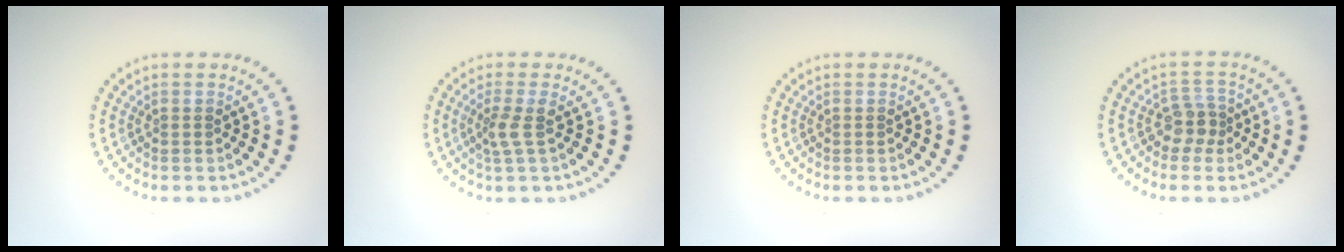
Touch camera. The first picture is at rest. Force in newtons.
{"total": 2.0, "press": 1.4, "slide": 1.4}
{"total": 0.0}
{"total": 2.3, "press": 1.8, "slide": 1.4}